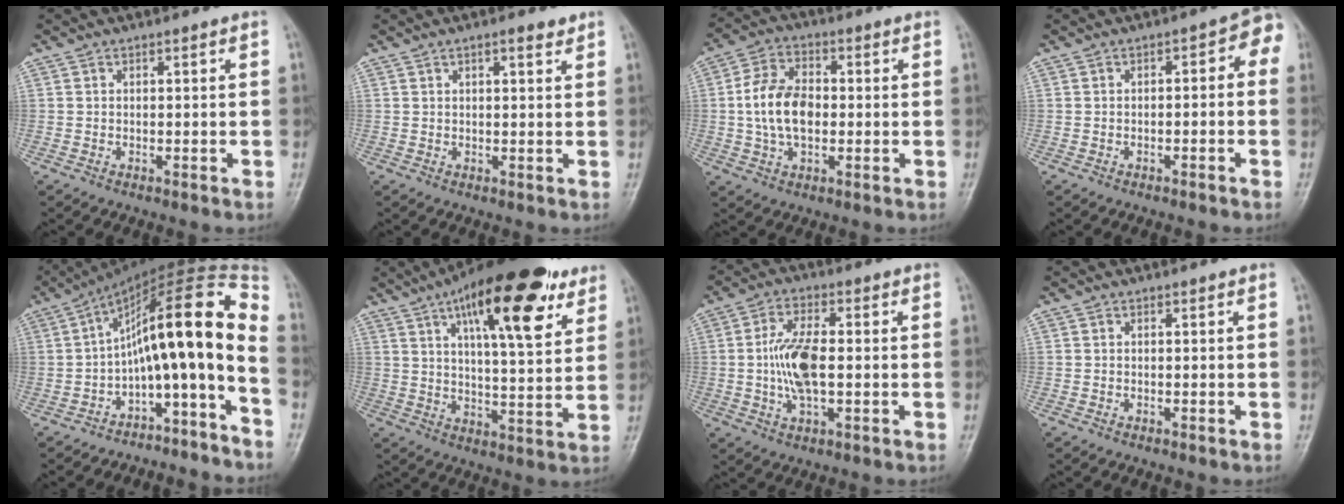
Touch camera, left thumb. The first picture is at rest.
{"total": 2.9, "force": [1.8, 0.9, 2.1], "torque": [-0.024, -0.007, 0.025]}
{"total": 10.5, "force": [-0.2, 6.7, 8.0], "torque": [-0.145, 0.015, -0.008]}
{"total": 5.0, "force": [-0.5, 2.3, 4.4], "torque": [-0.041, 0.038, -0.013]}
{"total": 17.2, "force": [-6.3, 4.2, 15.4], "torque": [-0.216, 0.134, -0.096]}
{"total": 22.1, "force": [11.5, 7.3, 17.3], "torque": [-0.240, -0.026, 0.173]}
{"total": 9.5, "force": [-0.2, 4.4, 8.4], "torque": [-0.172, 0.005, -0.005]}
{"total": 0.0}